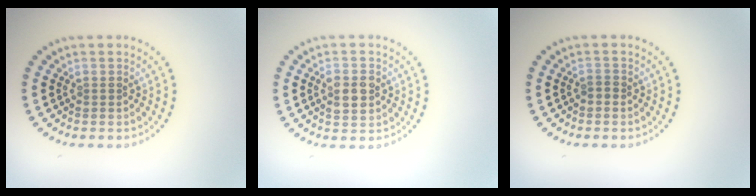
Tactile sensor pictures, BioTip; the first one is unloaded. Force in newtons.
{"total": 2.8, "press": 2.8, "slide": 0.2}
{"total": 0.7, "press": 0.7, "slide": 0.3}